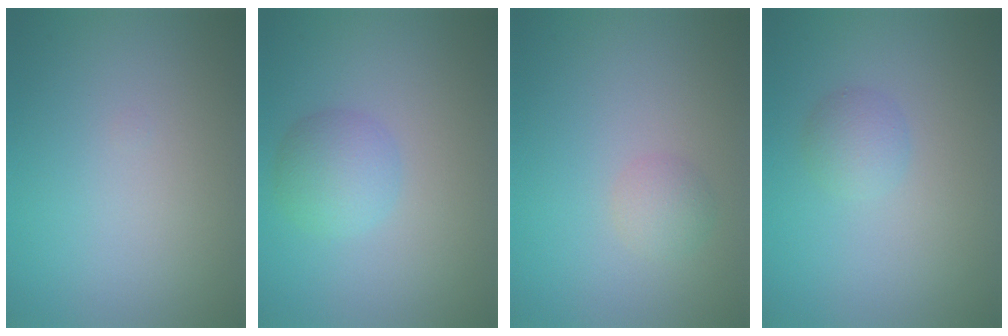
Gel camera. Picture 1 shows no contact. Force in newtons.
{"total": 2.9, "press": 2.9, "slide": 0.0}
{"total": 1.5, "press": 1.5, "slide": 0.1}
{"total": 1.7, "press": 1.7, "slide": 0.0}